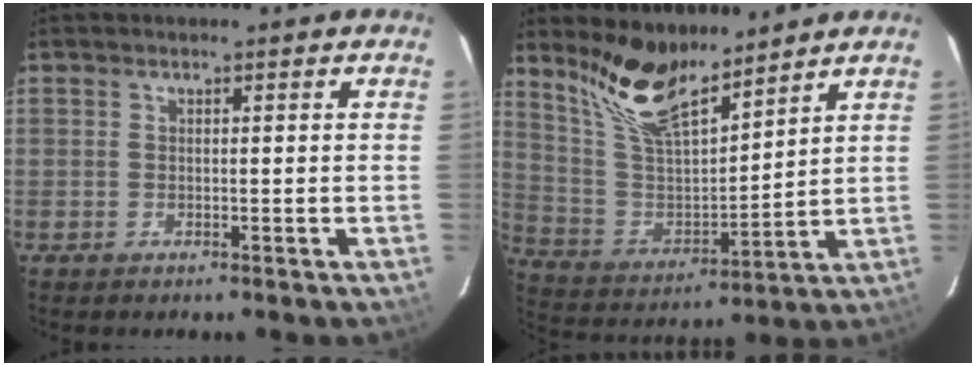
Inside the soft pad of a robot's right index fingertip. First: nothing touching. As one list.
[{"total": 14.2, "force": [11.2, 4.2, 7.7], "torque": [-0.158, -0.001, 0.226]}]